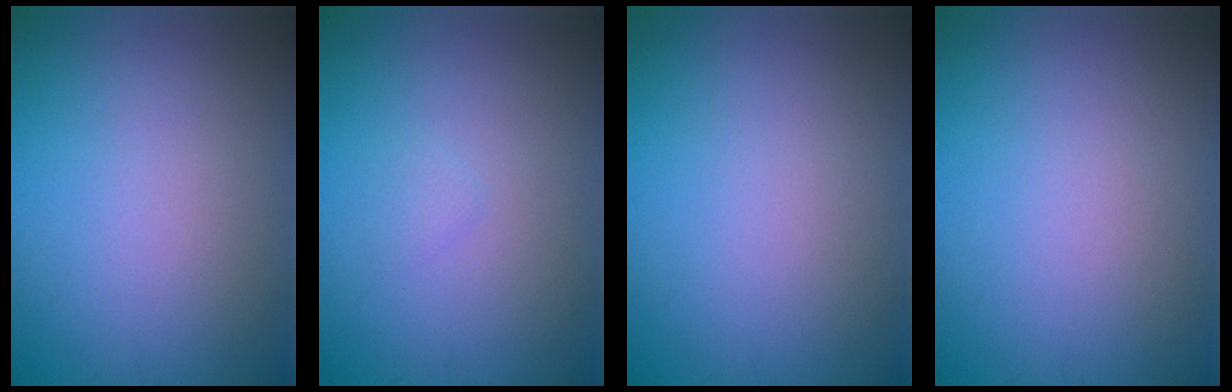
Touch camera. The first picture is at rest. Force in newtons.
{"total": 0.6, "press": 0.6, "slide": 0.1}
{"total": 0.0}
{"total": 0.0}